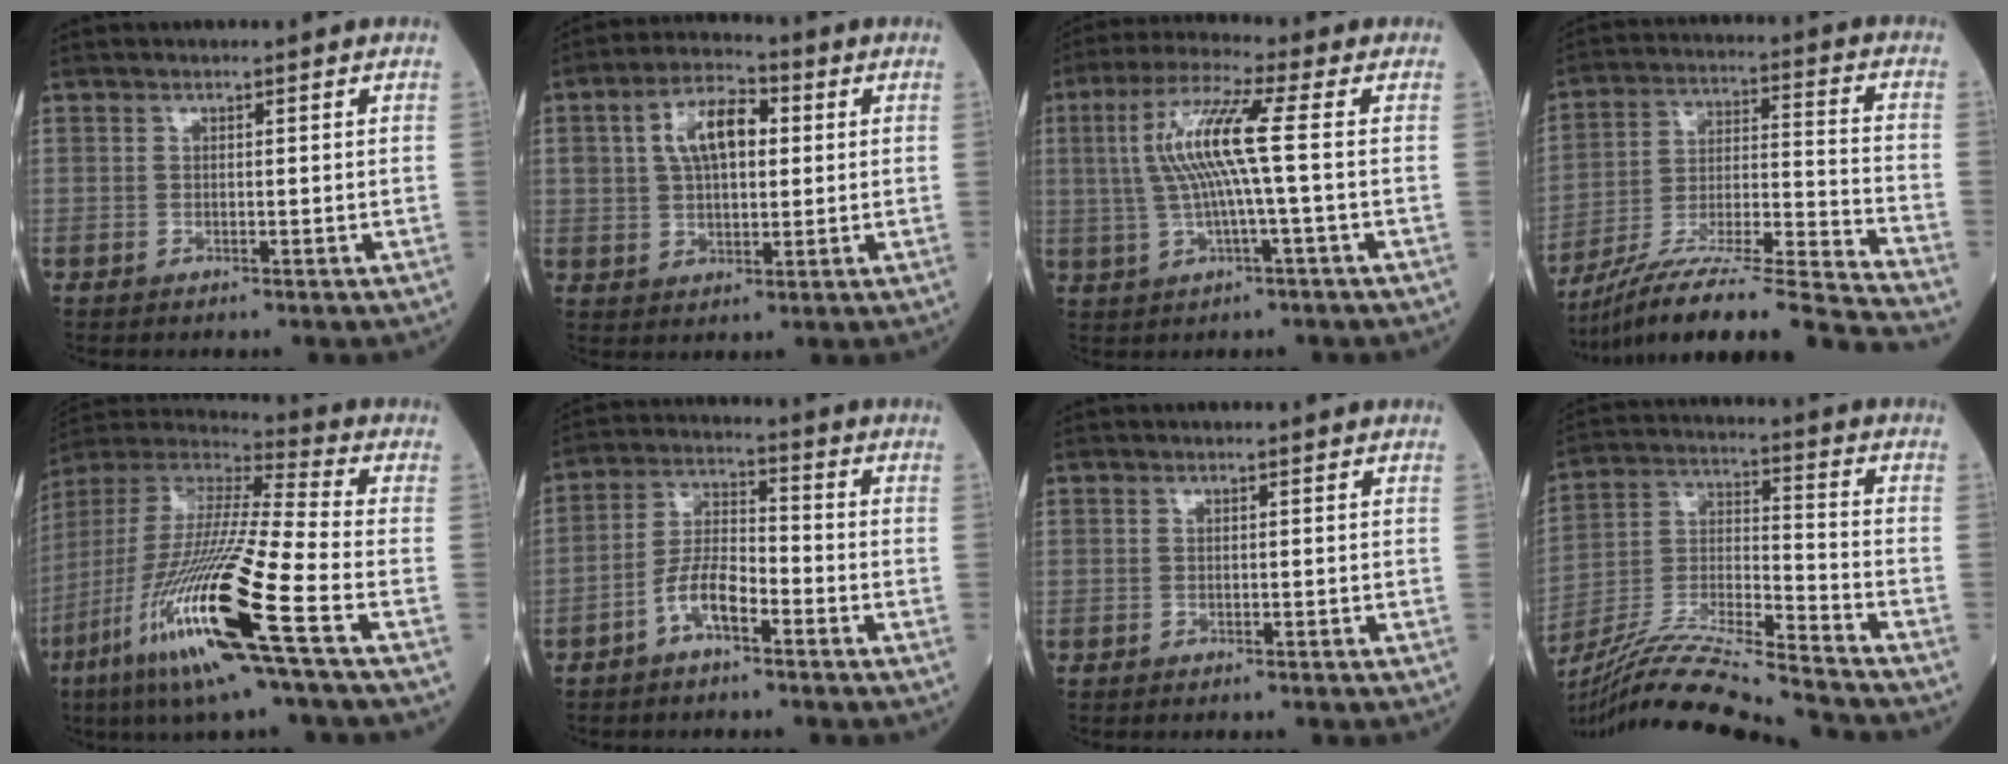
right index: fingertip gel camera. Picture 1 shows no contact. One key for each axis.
{"total": 8.8, "fx": 2.3, "fy": 4.6, "fz": 7.2, "tx": -0.136, "ty": 0.027, "tz": 0.041}
{"total": 9.7, "fx": 0.8, "fy": -0.2, "fz": 9.7, "tx": -0.202, "ty": 0.017, "tz": 0.013}
{"total": 23.5, "fx": -20.8, "fy": -1.6, "fz": 10.7, "tx": -0.151, "ty": -0.010, "tz": -0.335}
{"total": 22.4, "fx": -9.8, "fy": 0.1, "fz": 20.2, "tx": -0.439, "ty": -0.057, "tz": -0.196}
{"total": 6.4, "fx": -3.6, "fy": 2.2, "fz": 4.9, "tx": -0.105, "ty": 0.015, "tz": -0.069}
{"total": 0.8, "fx": -0.7, "fy": 0.0, "fz": 0.4, "tx": -0.003, "ty": -0.001, "tz": -0.010}
{"total": 19.6, "fx": -17.7, "fy": -0.8, "fz": 8.4, "tx": -0.179, "ty": -0.021, "tz": -0.317}